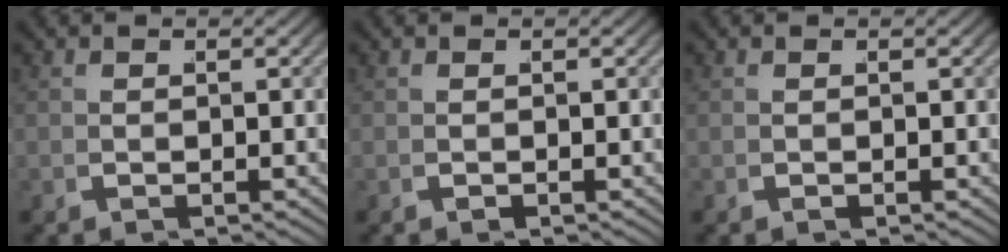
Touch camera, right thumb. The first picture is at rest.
{"total": 0.0}
{"total": 0.0}